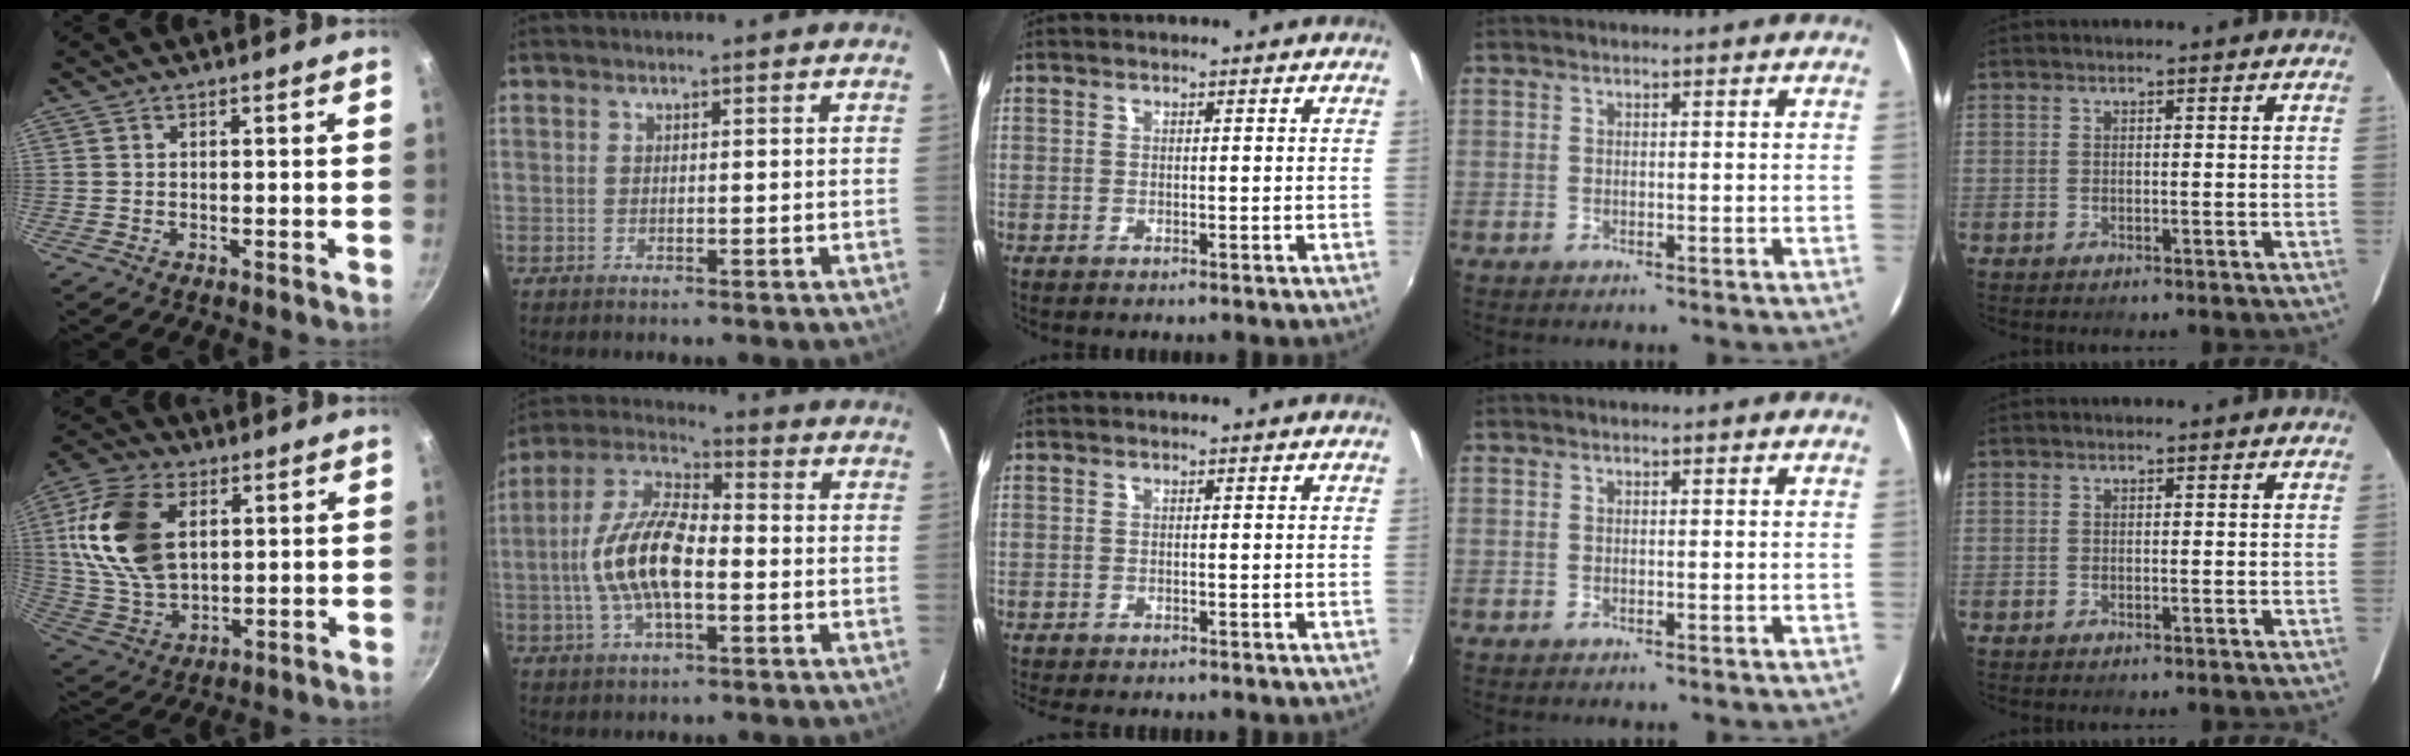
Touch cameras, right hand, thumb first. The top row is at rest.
{"thumb": {"total": 17.8, "force": [4.4, 11.2, 13.1], "torque": [-0.235, -0.002, 0.089]}, "index": {"total": 13.6, "force": [-2.3, 5.7, 12.1], "torque": [-0.252, 0.009, -0.049]}, "middle": {"total": 2.4, "force": [-2.1, 0.7, 0.9], "torque": [-0.020, -0.017, -0.031]}}